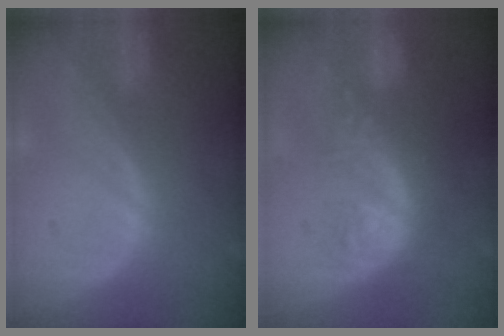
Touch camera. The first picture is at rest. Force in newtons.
{"total": 9.5, "press": 8.2, "slide": 4.9}